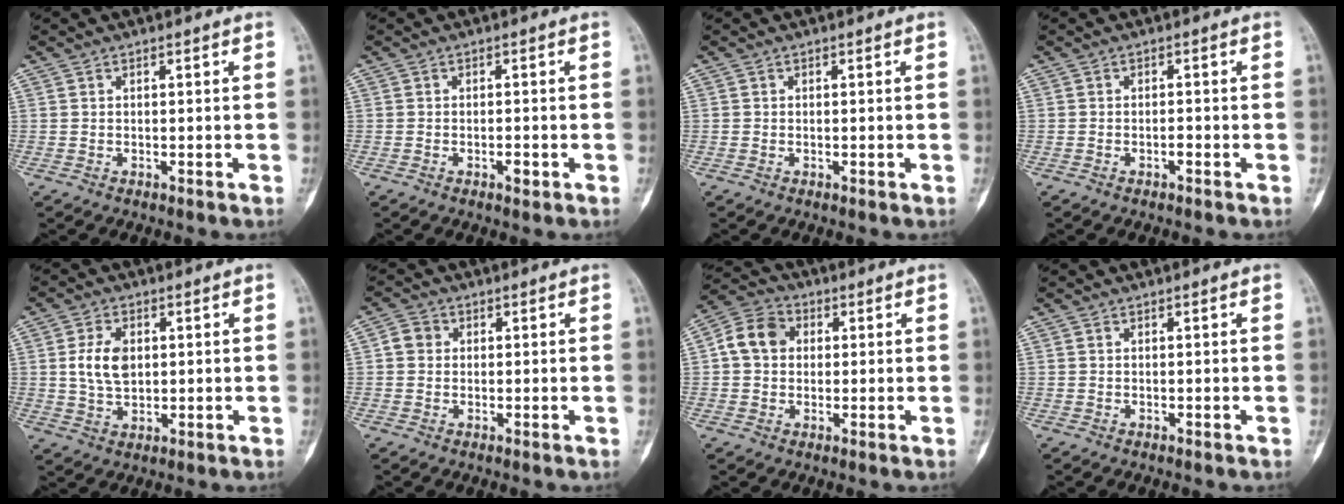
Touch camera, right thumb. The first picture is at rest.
{"total": 1.6, "force": [-0.8, 0.7, 1.2], "torque": [-0.017, 0.002, -0.012]}
{"total": 0.0}
{"total": 0.9, "force": [-0.5, 0.4, 0.6], "torque": [-0.009, 0.003, -0.011]}
{"total": 7.1, "force": [1.1, 4.6, 5.3], "torque": [-0.094, -0.004, 0.024]}
{"total": 3.0, "force": [0.4, 2.7, 1.3], "torque": [-0.011, 0.007, 0.002]}
{"total": 7.8, "force": [1.1, 6.3, 4.3], "torque": [-0.068, 0.018, 0.011]}
{"total": 0.0}